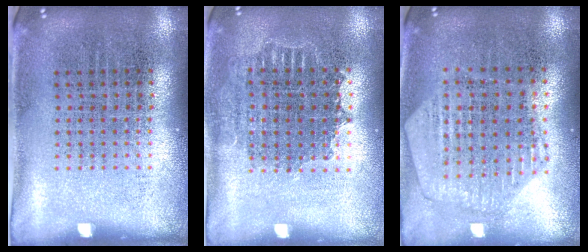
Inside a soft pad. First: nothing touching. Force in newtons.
{"total": 1.2, "press": 1.1, "slide": 0.5}
{"total": 1.1, "press": 1.1, "slide": 0.2}